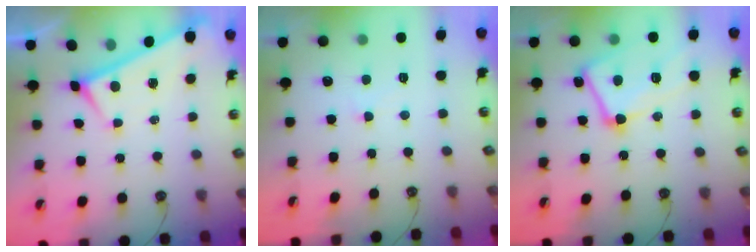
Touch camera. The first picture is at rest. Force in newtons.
{"total": 2.1, "press": 2.1, "slide": 0.6}
{"total": 10.4, "press": 10.3, "slide": 1.3}